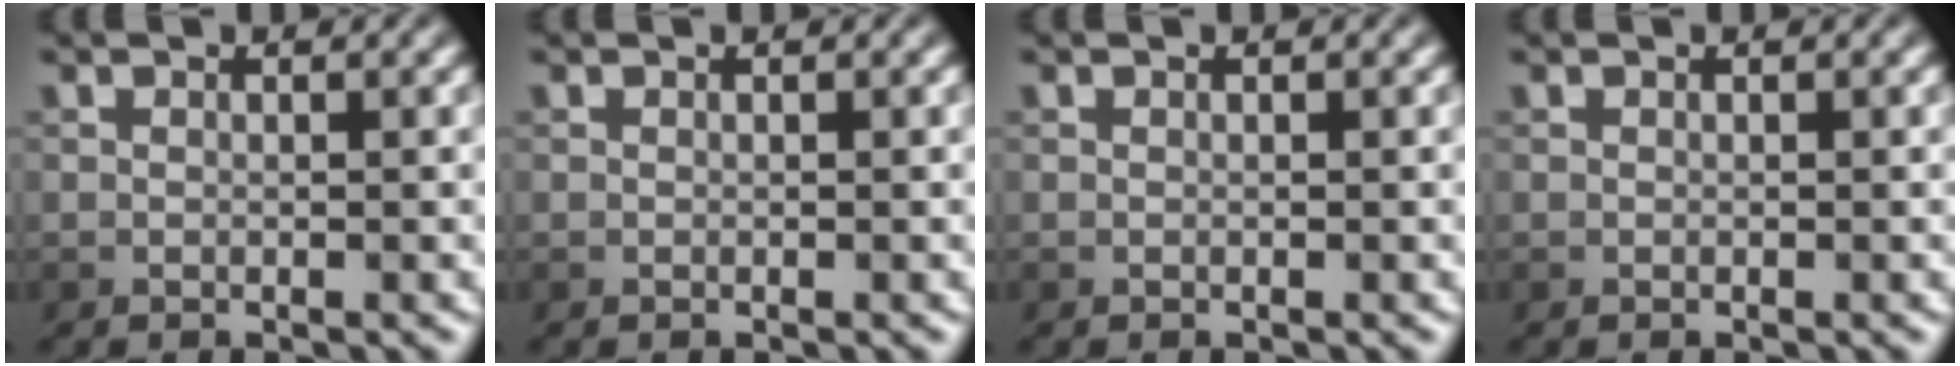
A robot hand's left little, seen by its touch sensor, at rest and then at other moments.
{"total": 0.0}
{"total": 0.0}
{"total": 0.0}